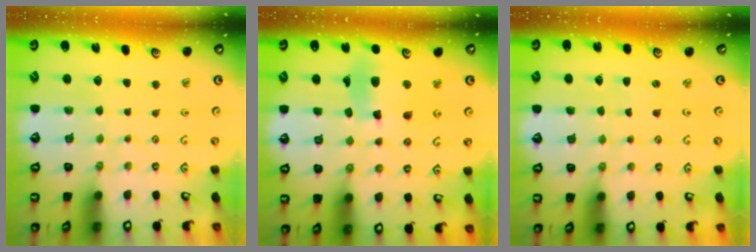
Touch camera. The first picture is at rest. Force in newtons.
{"total": 14.4, "press": 14.2, "slide": 2.0}
{"total": 0.9, "press": 0.8, "slide": 0.2}